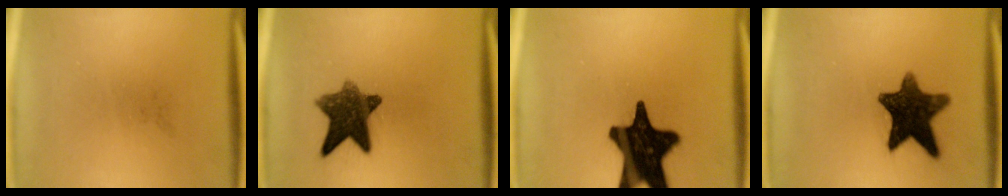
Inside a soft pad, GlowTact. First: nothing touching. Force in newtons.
{"total": 9.6}
{"total": 19.5}
{"total": 12.2}